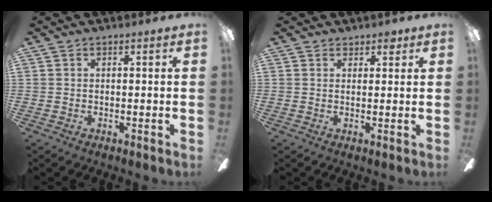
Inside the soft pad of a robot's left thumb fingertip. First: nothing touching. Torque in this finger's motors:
{"motor_torque": [0.02, 0.08, 0.19, -0.09, 0.00]}